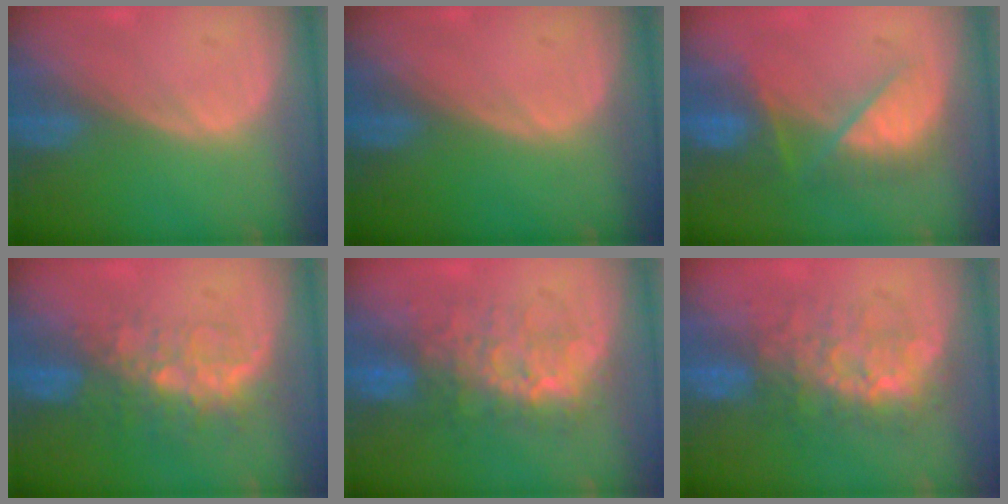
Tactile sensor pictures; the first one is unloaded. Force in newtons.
{"total": 0.0}
{"total": 7.4, "press": 7.1, "slide": 2.1}
{"total": 8.3, "press": 6.8, "slide": 4.7}
{"total": 8.0, "press": 7.8, "slide": 2.1}
{"total": 7.7, "press": 7.5, "slide": 1.6}